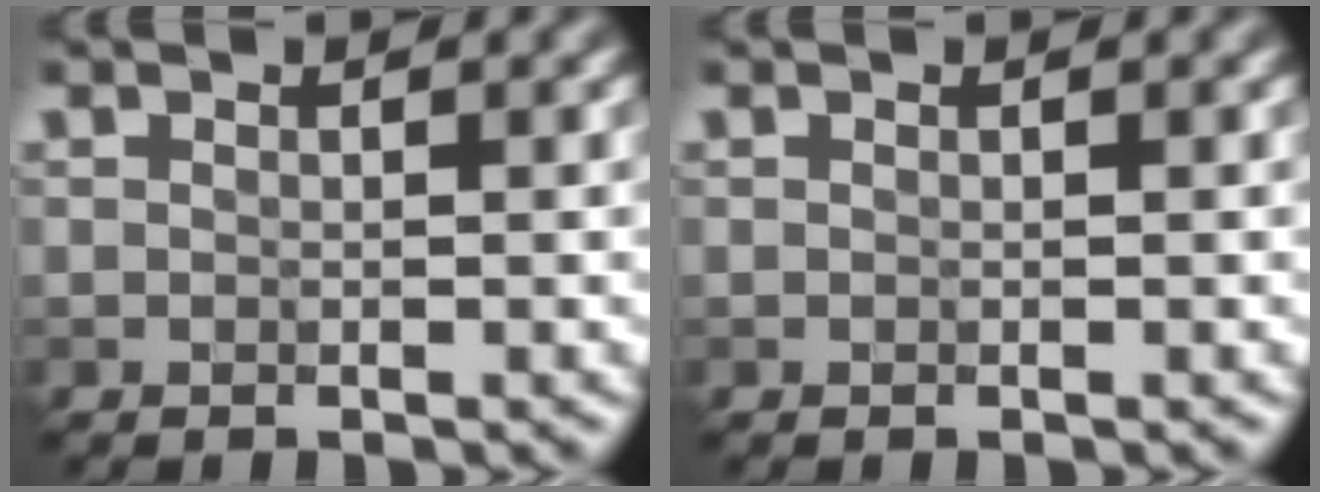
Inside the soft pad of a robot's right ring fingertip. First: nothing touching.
{"total": 0.0}